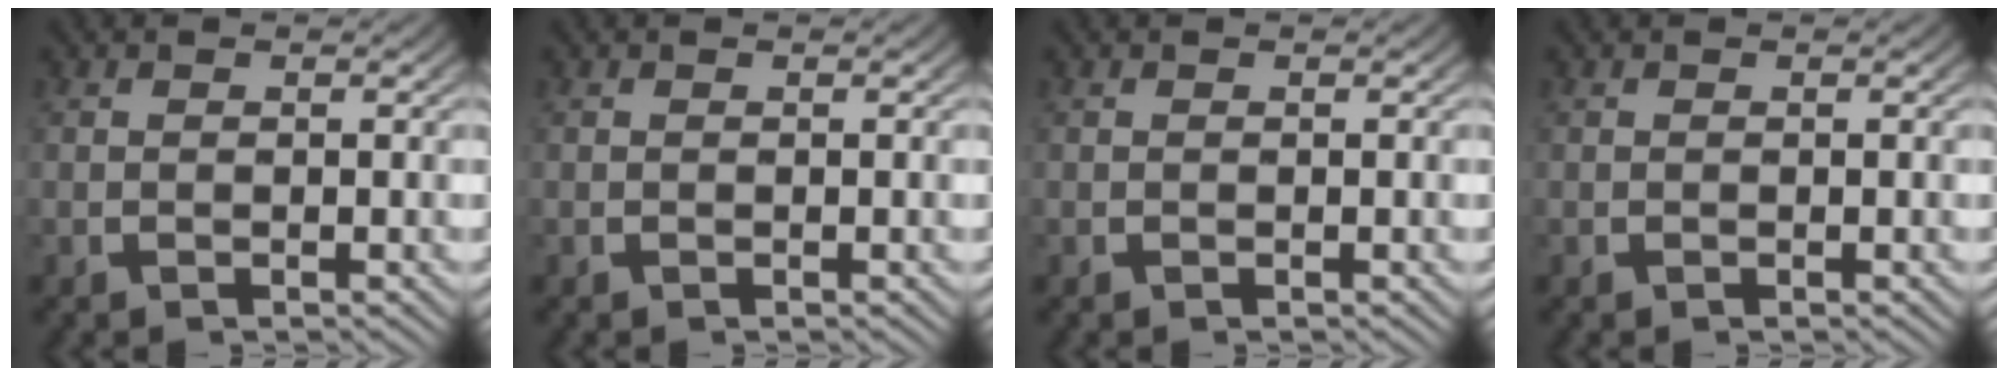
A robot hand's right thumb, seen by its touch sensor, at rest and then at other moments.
{"total": 0.0}
{"total": 0.0}
{"total": 0.0}